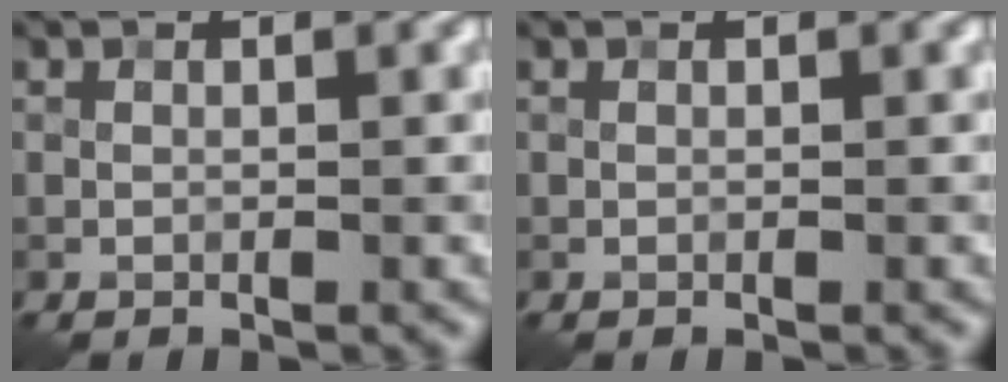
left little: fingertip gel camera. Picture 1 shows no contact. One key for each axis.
{"total": 0.0}